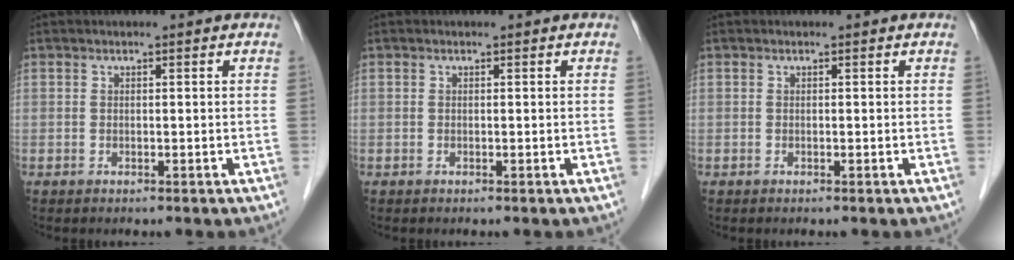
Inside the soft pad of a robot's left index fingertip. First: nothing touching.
{"total": 0.0}
{"total": 0.0}